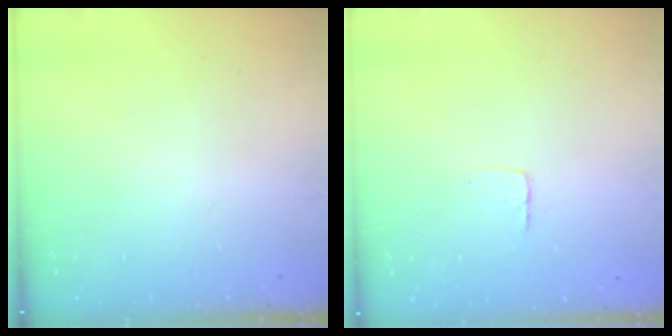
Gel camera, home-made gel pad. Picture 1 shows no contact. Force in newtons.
{"total": 2.9, "press": 2.9, "slide": 0.2}